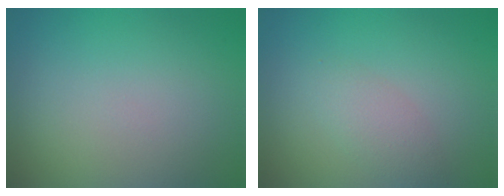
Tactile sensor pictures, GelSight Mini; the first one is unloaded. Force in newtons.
{"total": 2.0, "press": 2.0, "slide": 0.1}